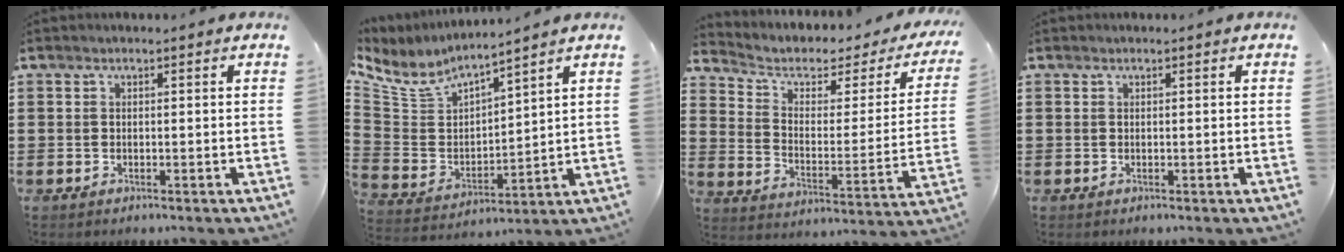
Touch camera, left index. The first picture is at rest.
{"total": 5.9, "force": [5.1, 2.3, 2.0], "torque": [-0.072, -0.030, 0.084]}
{"total": 3.8, "force": [2.2, 2.2, 2.4], "torque": [-0.061, -0.012, 0.030]}
{"total": 0.0}